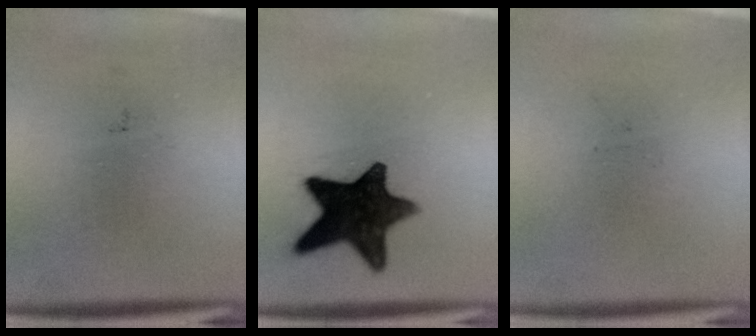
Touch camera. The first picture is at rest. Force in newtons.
{"total": 14.6}
{"total": 0.0}